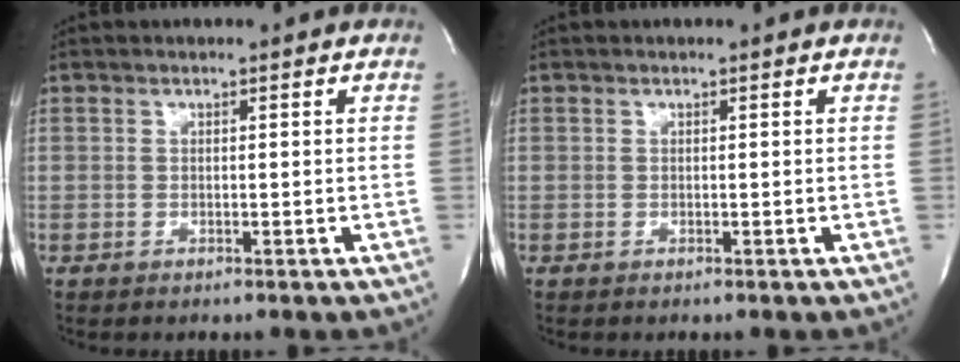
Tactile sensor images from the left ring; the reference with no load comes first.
{"total": 0.0}